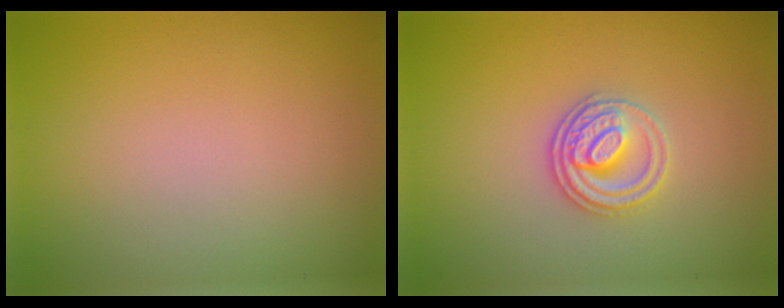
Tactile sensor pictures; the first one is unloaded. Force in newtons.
{"total": 3.0, "press": 2.8, "slide": 0.9}